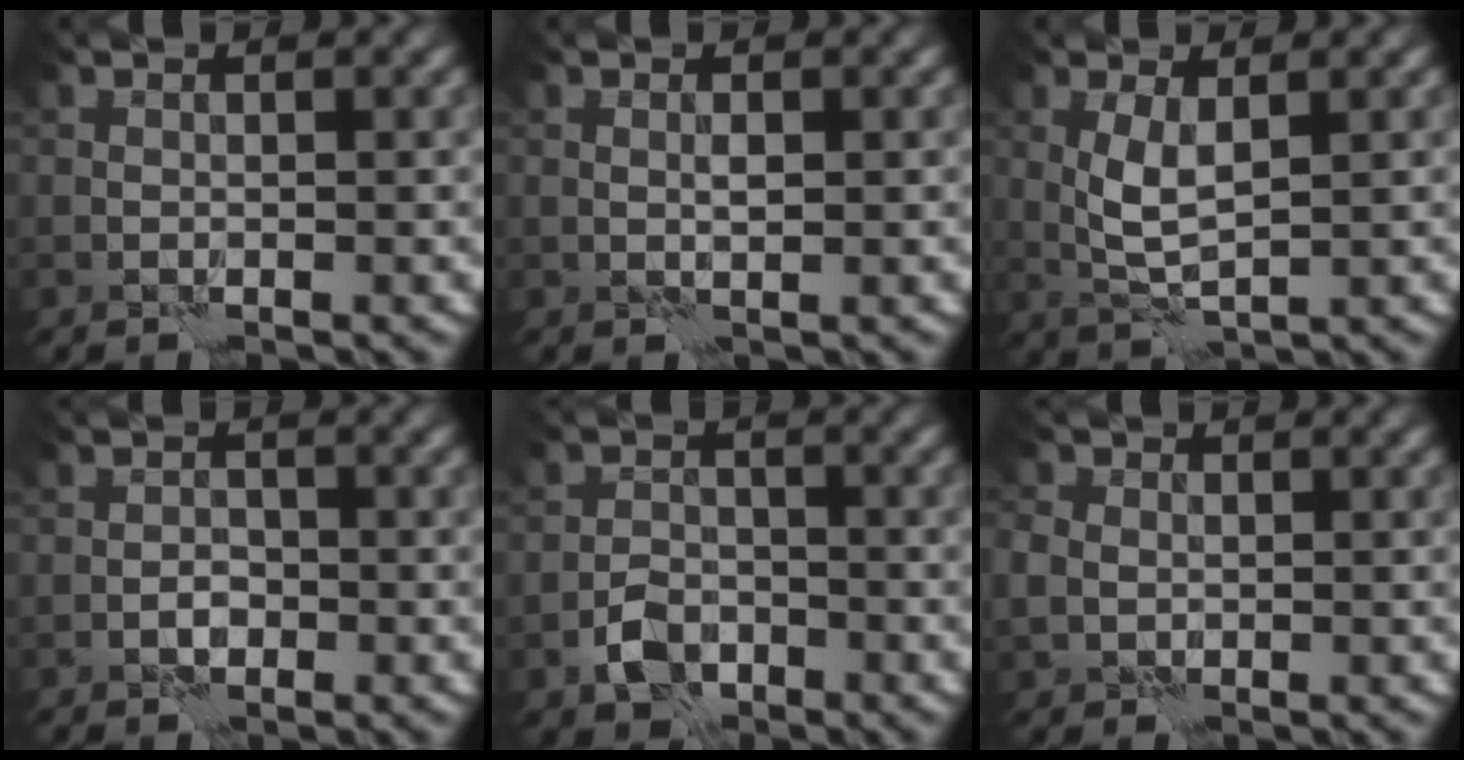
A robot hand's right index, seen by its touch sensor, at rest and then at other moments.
{"total": 0.6, "force": [0.1, 0.2, 0.6], "torque": [-0.013, 0.002, 0.004]}
{"total": 3.0, "force": [0.5, 1.0, 2.7], "torque": [-0.062, 0.003, 0.014]}
{"total": 1.3, "force": [-0.7, 0.8, 0.8], "torque": [-0.009, 0.005, -0.014]}
{"total": 3.2, "force": [-1.8, 2.1, 1.5], "torque": [-0.025, 0.005, -0.039]}
{"total": 2.3, "force": [0.3, 2.1, 0.9], "torque": [-0.026, 0.010, 0.002]}